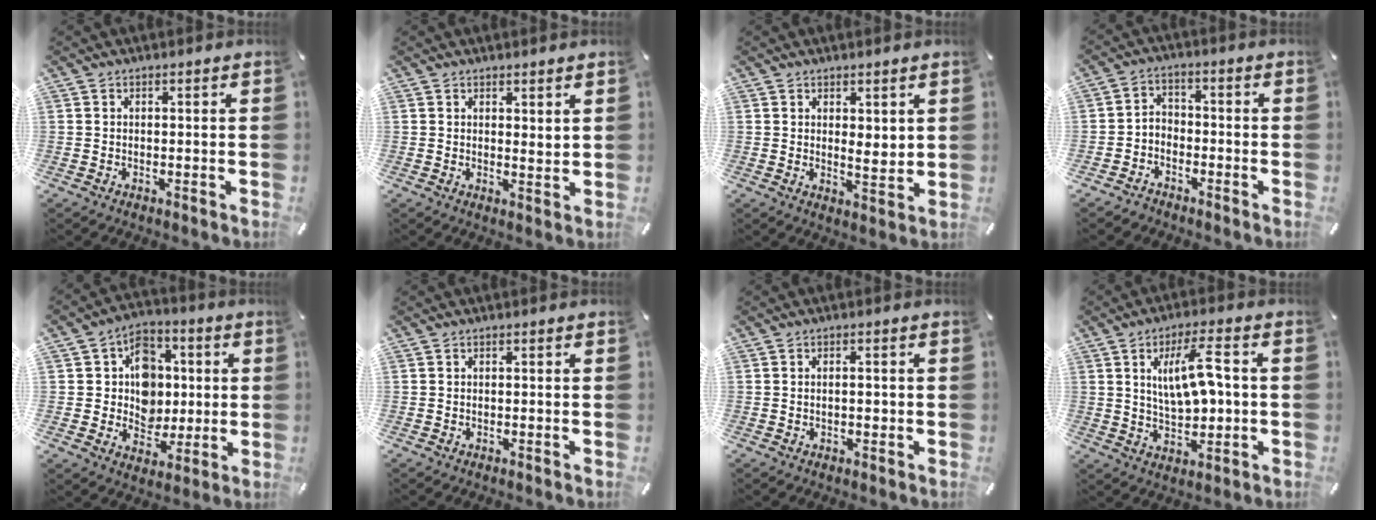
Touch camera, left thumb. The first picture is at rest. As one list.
[{"total": 2.1, "force": [2.0, 0.8, 0.2], "torque": [0.003, -0.011, 0.036]}, {"total": 3.5, "force": [2.5, 1.8, 1.7], "torque": [-0.021, -0.016, 0.044]}, {"total": 4.1, "force": [-3.2, 2.6, 0.6], "torque": [-0.015, 0.012, -0.066]}, {"total": 11.2, "force": [0.8, 10.2, 4.6], "torque": [-0.055, -0.001, 0.018]}, {"total": 0.0}, {"total": 1.7, "force": [-0.1, 0.9, 1.4], "torque": [-0.028, 0.003, -0.004]}, {"total": 11.1, "force": [2.1, 4.7, 9.8], "torque": [-0.166, 0.003, 0.031]}]